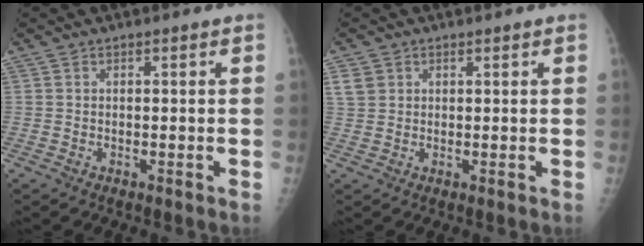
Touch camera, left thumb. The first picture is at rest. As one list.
[{"total": 3.6, "force": [1.9, 2.6, 1.4], "torque": [-0.026, 0.002, 0.046]}]